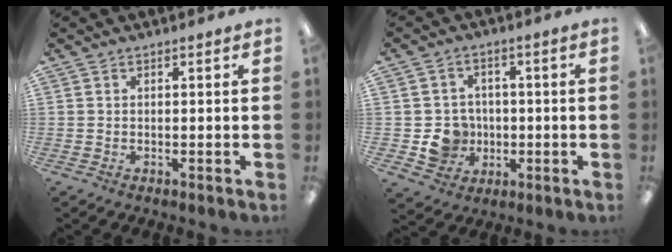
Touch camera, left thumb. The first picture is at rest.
{"total": 7.8, "force": [-1.4, 7.4, 2.1], "torque": [-0.046, 0.013, -0.015]}